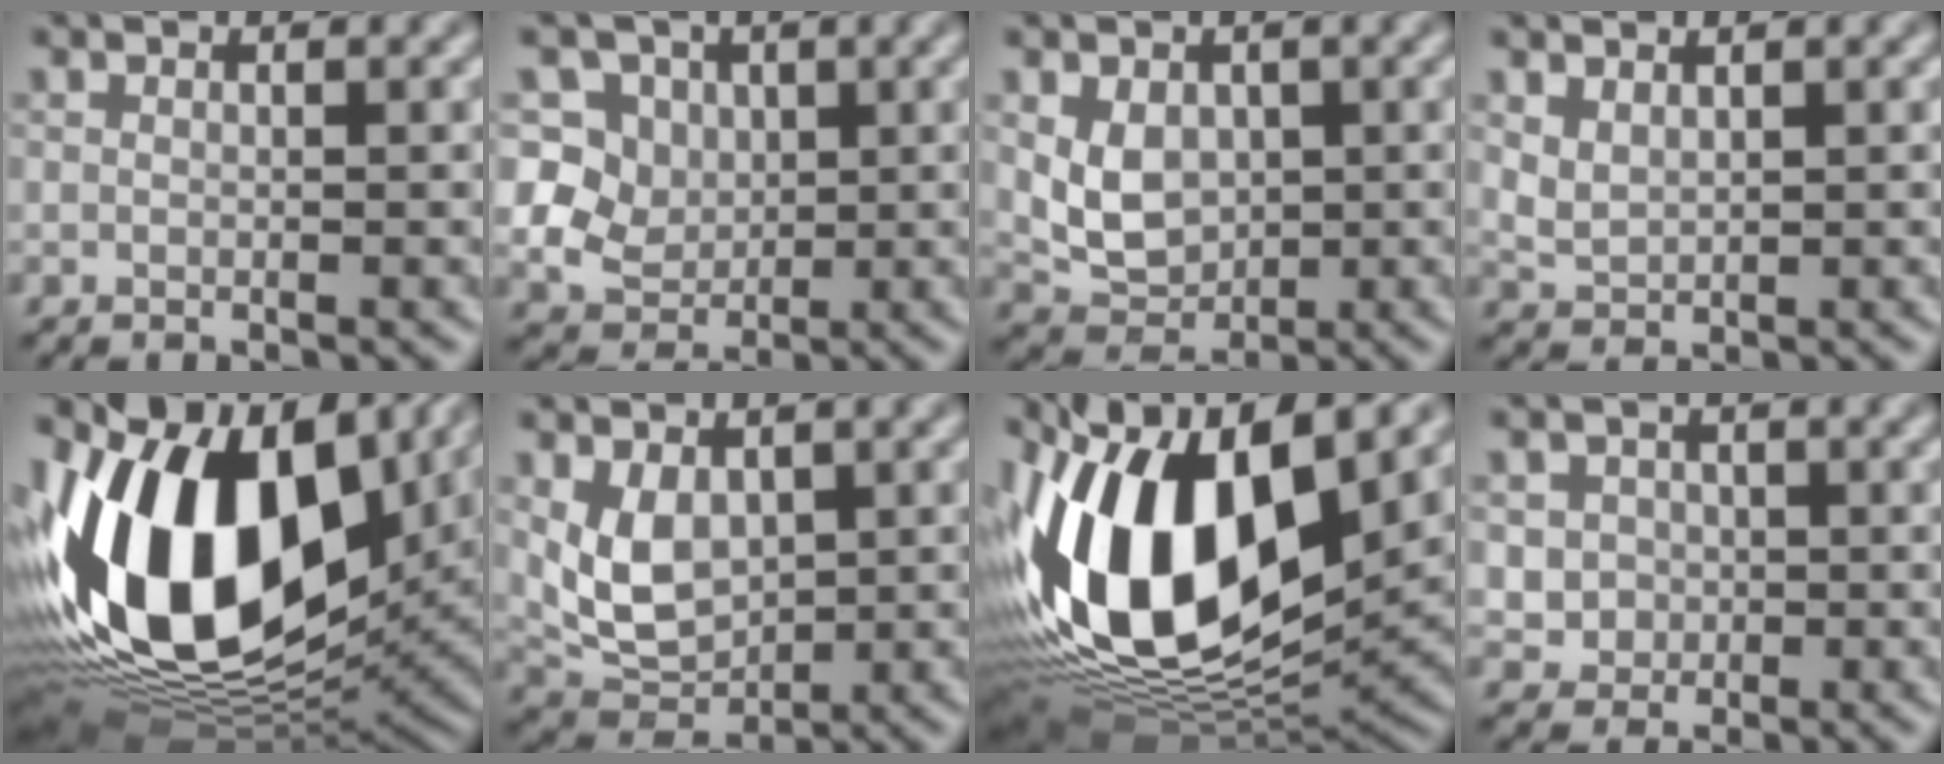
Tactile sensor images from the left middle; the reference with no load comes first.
{"total": 9.0, "force": [3.2, 7.5, 3.7], "torque": [-0.071, 0.021, 0.037]}
{"total": 3.7, "force": [0.5, 2.8, 2.3], "torque": [-0.045, -0.006, 0.012]}
{"total": 1.7, "force": [1.1, 0.9, 0.8], "torque": [-0.023, -0.001, 0.029]}
{"total": 16.6, "force": [2.9, 10.0, 12.9], "torque": [-0.242, -0.003, 0.037]}
{"total": 4.3, "force": [0.8, 3.0, 3.0], "torque": [-0.062, -0.008, 0.024]}
{"total": 15.6, "force": [3.0, 8.3, 12.9], "torque": [-0.239, -0.005, 0.041]}
{"total": 2.5, "force": [0.1, 2.4, 0.6], "torque": [-0.001, -0.003, 0.007]}